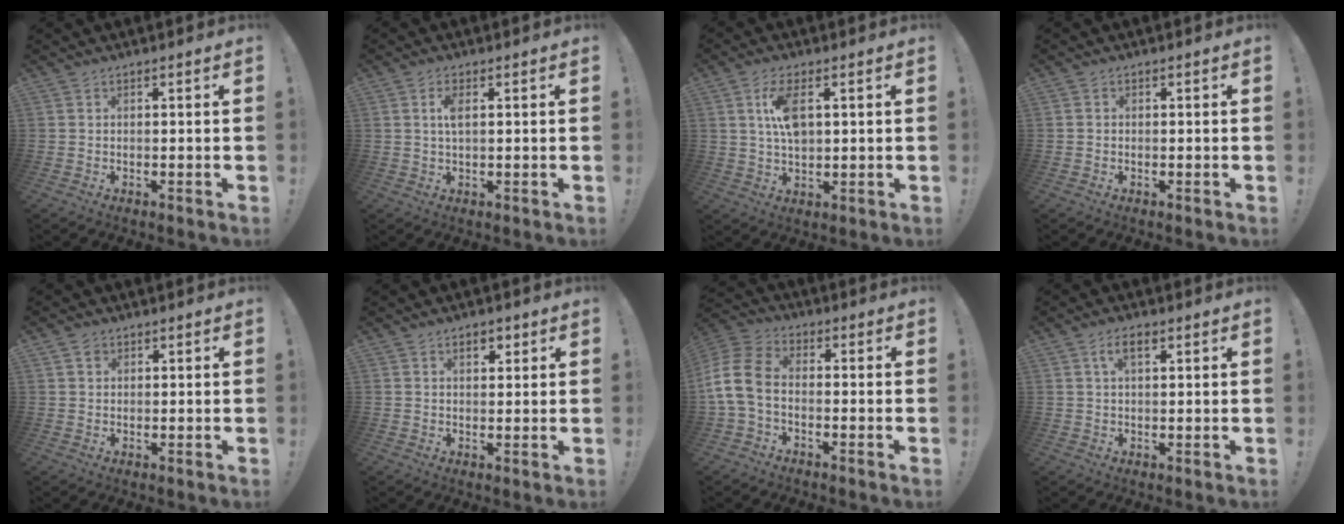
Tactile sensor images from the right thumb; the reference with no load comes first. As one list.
[{"total": 3.6, "force": [0.9, 1.2, 3.2], "torque": [-0.062, 0.002, 0.014]}, {"total": 8.8, "force": [2.4, 4.1, 7.5], "torque": [-0.137, -0.005, 0.037]}, {"total": 0.6, "force": [-0.1, 0.6, 0.1], "torque": [-0.001, 0.002, -0.002]}, {"total": 1.8, "force": [1.0, 1.5, 0.6], "torque": [0.001, -0.004, 0.015]}, {"total": 3.2, "force": [1.7, 1.9, 2.0], "torque": [-0.030, 0.000, 0.027]}, {"total": 11.2, "force": [-1.8, 7.1, 8.4], "torque": [-0.178, 0.018, -0.031]}, {"total": 4.5, "force": [1.9, 1.9, 3.7], "torque": [-0.066, 0.002, 0.031]}]